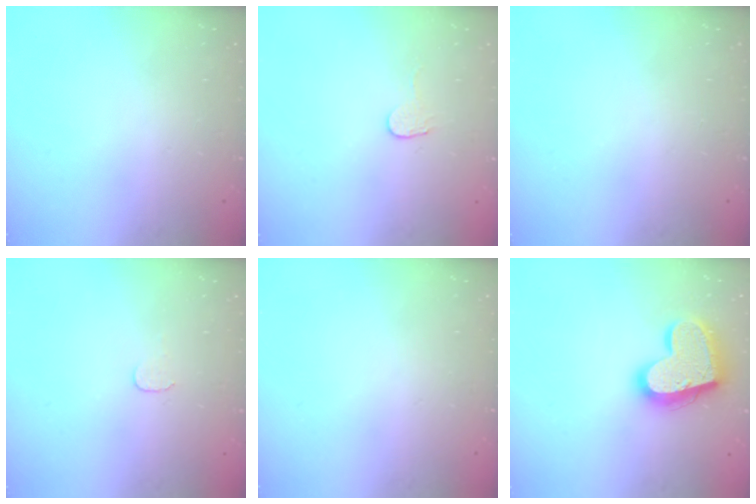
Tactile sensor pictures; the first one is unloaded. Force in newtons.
{"total": 2.7, "press": 2.7, "slide": 0.2}
{"total": 0.0}
{"total": 3.9, "press": 3.9, "slide": 0.3}
{"total": 0.0}
{"total": 19.0, "press": 18.9, "slide": 1.6}